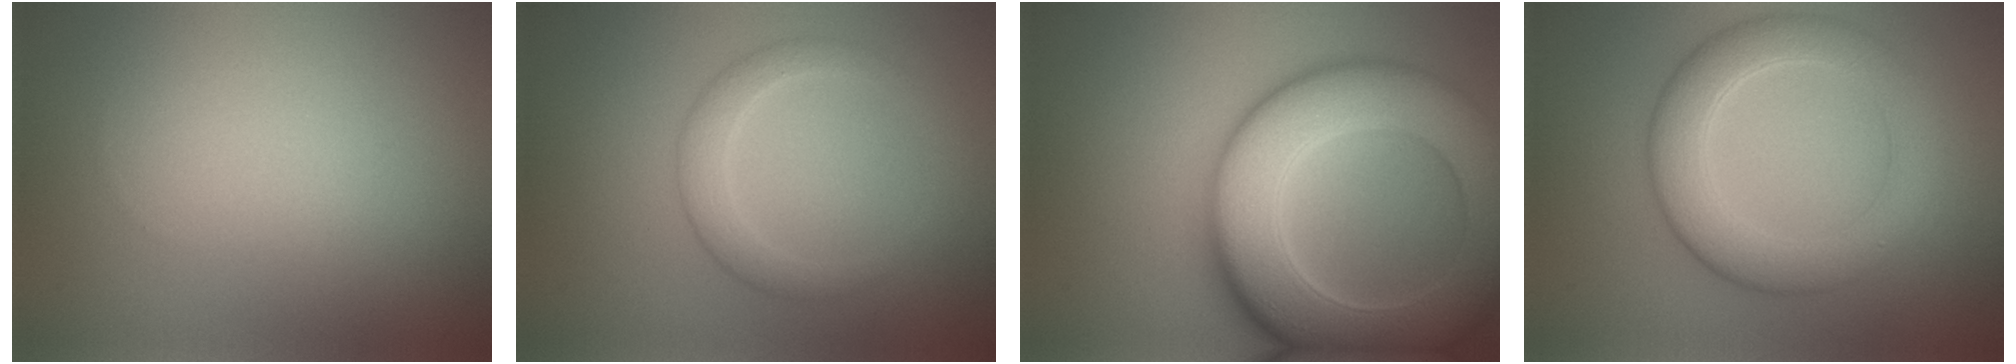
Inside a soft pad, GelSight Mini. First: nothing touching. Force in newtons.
{"total": 2.4, "press": 2.4, "slide": 0.1}
{"total": 12.4, "press": 12.4, "slide": 0.3}
{"total": 5.6, "press": 5.6, "slide": 0.3}